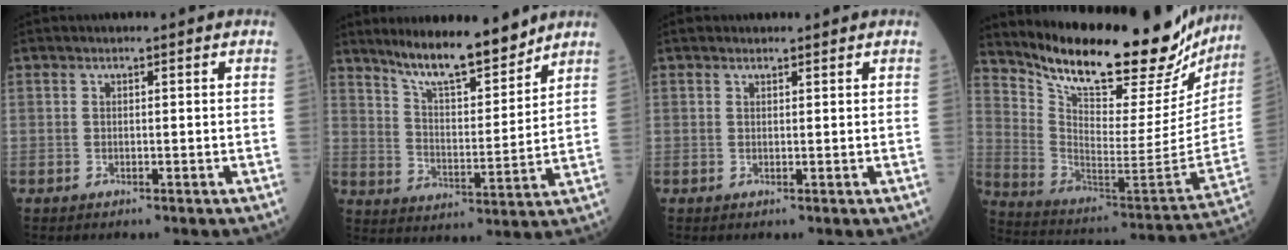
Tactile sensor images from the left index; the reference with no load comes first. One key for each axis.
{"total": 11.4, "fx": 9.8, "fy": 1.6, "fz": 5.5, "tx": -0.094, "ty": -0.008, "tz": 0.172}
{"total": 0.8, "fx": 0.8, "fy": 0.3, "fz": 0.0, "tx": -0.007, "ty": 0.004, "tz": 0.013}
{"total": 28.7, "fx": 24.9, "fy": 6.9, "fz": 12.7, "tx": -0.211, "ty": -0.064, "tz": 0.349}